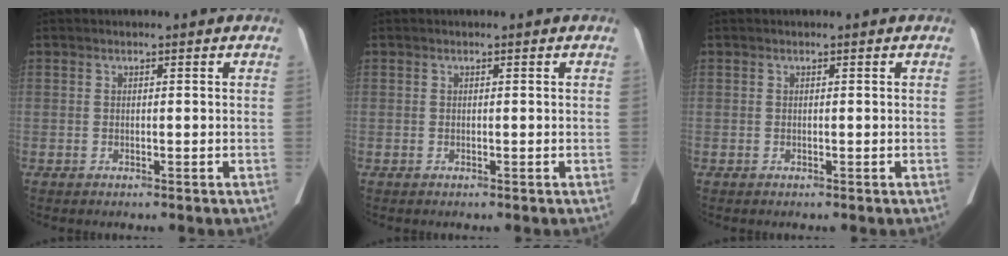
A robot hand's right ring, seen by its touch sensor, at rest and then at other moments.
{"total": 0.0}
{"total": 0.0}